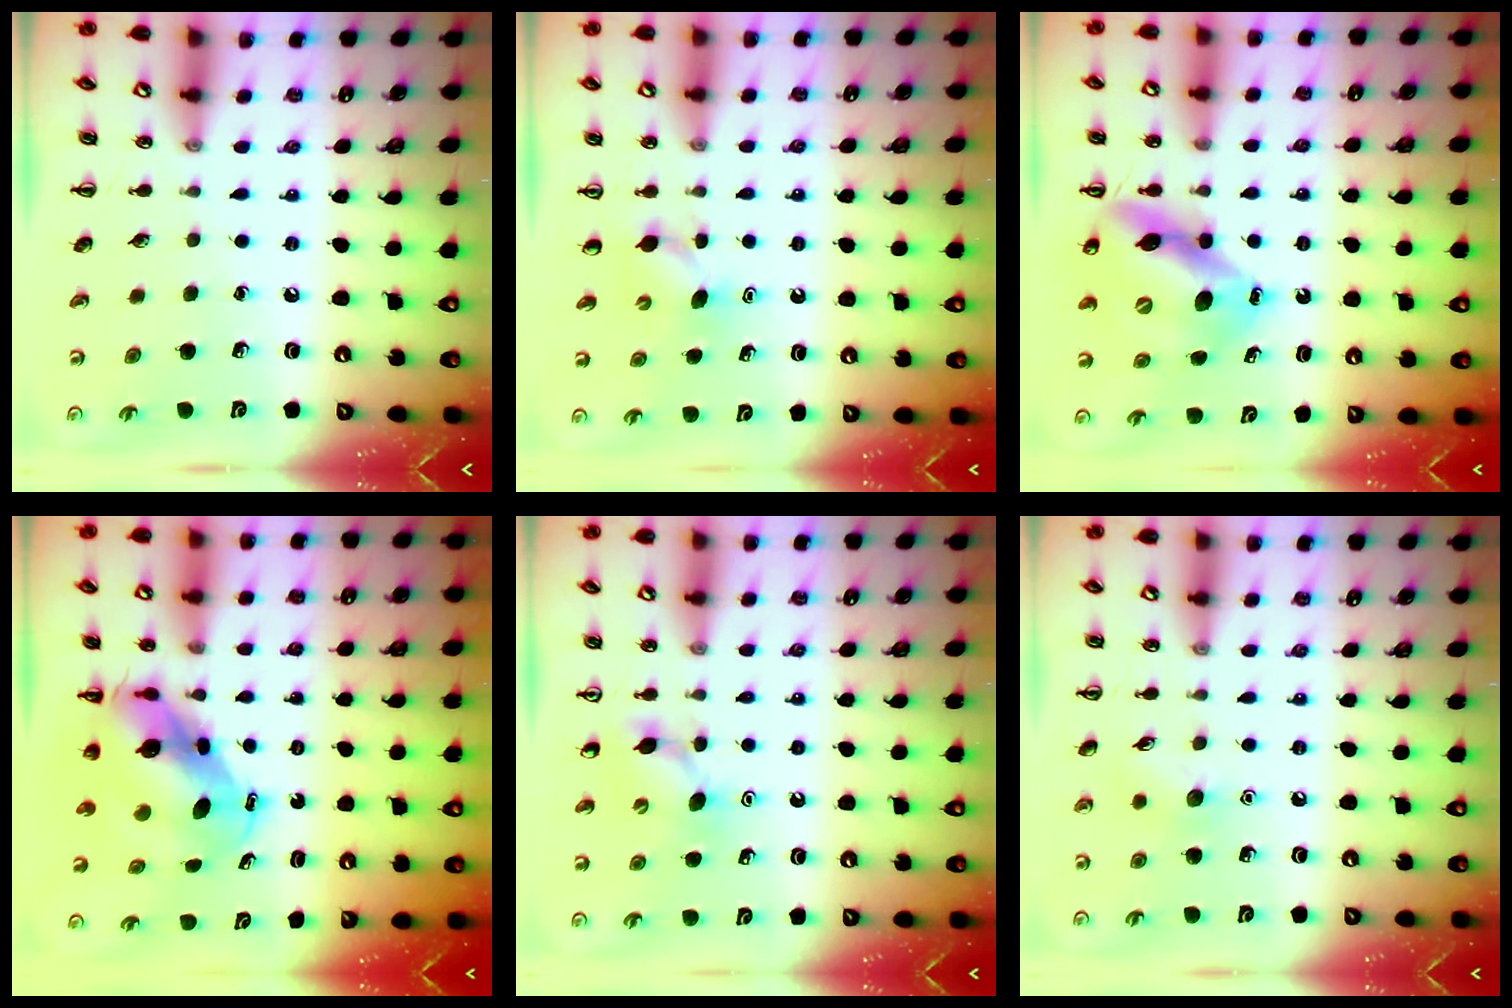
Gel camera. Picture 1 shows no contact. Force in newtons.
{"total": 3.5, "press": 3.3, "slide": 1.0}
{"total": 13.5, "press": 12.9, "slide": 4.1}
{"total": 6.8, "press": 6.6, "slide": 1.4}
{"total": 5.9, "press": 5.7, "slide": 1.5}
{"total": 7.2, "press": 7.0, "slide": 1.9}